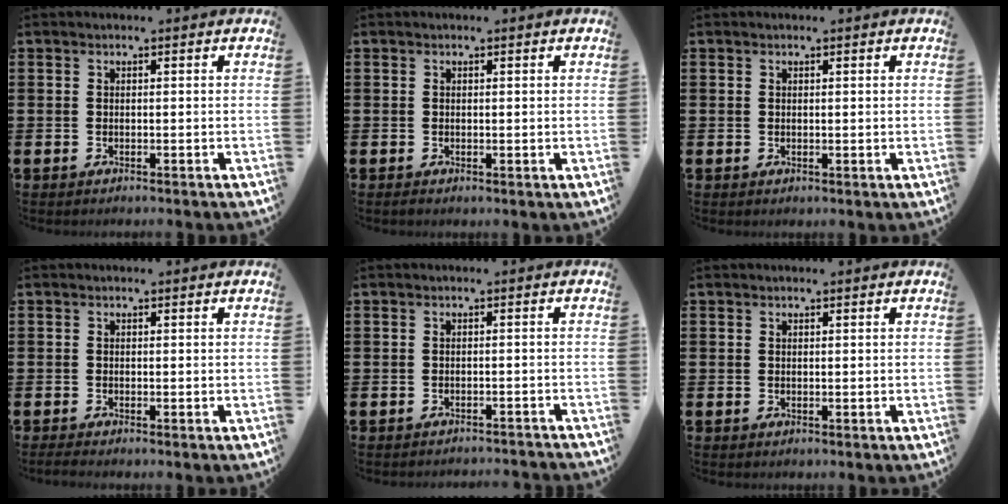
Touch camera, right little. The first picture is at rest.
{"total": 0.0}
{"total": 0.0}
{"total": 0.6, "force": [-0.1, 0.1, 0.5], "torque": [-0.009, 0.000, -0.002]}
{"total": 1.2, "force": [-1.2, -0.2, 0.0], "torque": [-0.001, 0.003, -0.026]}
{"total": 0.0}